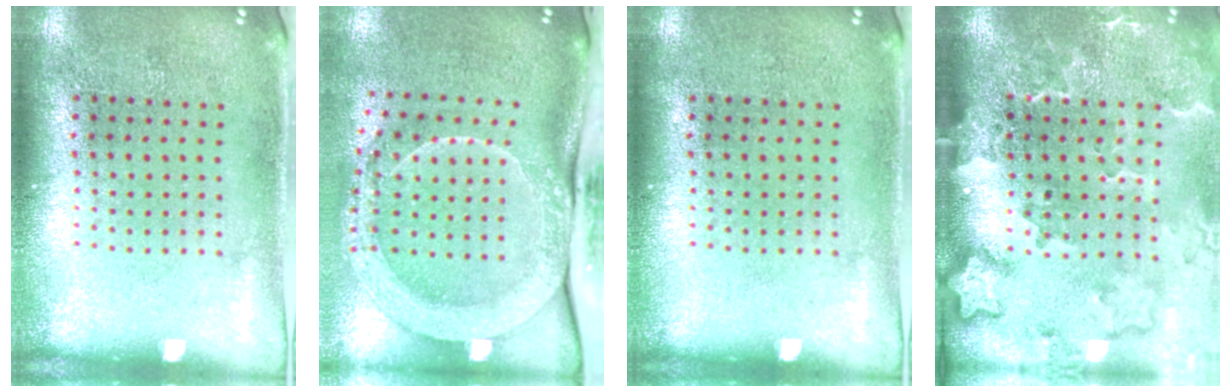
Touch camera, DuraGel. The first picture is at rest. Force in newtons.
{"total": 2.4, "press": 2.1, "slide": 1.1}
{"total": 0.0}
{"total": 3.0, "press": 2.3, "slide": 1.9}